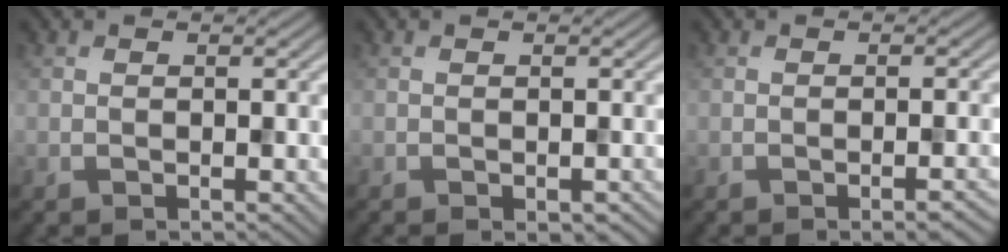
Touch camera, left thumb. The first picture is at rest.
{"total": 1.5, "force": [-1.0, 0.3, 1.1], "torque": [-0.014, 0.000, -0.010]}
{"total": 2.5, "force": [-1.1, 0.6, 2.1], "torque": [-0.023, 0.005, -0.021]}